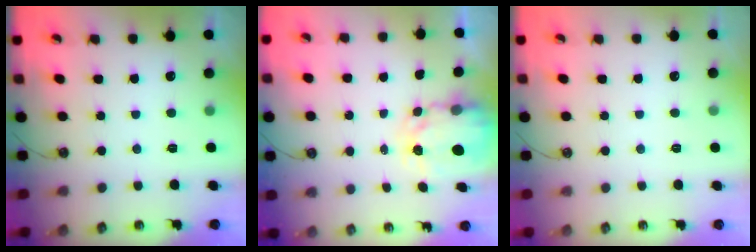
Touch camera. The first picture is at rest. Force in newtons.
{"total": 3.9, "press": 3.9, "slide": 0.2}
{"total": 0.0}